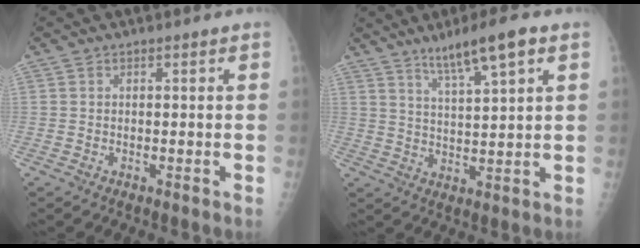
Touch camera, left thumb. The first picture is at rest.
{"total": 8.7, "force": [5.4, 0.9, 6.8], "torque": [-0.118, -0.020, 0.096]}